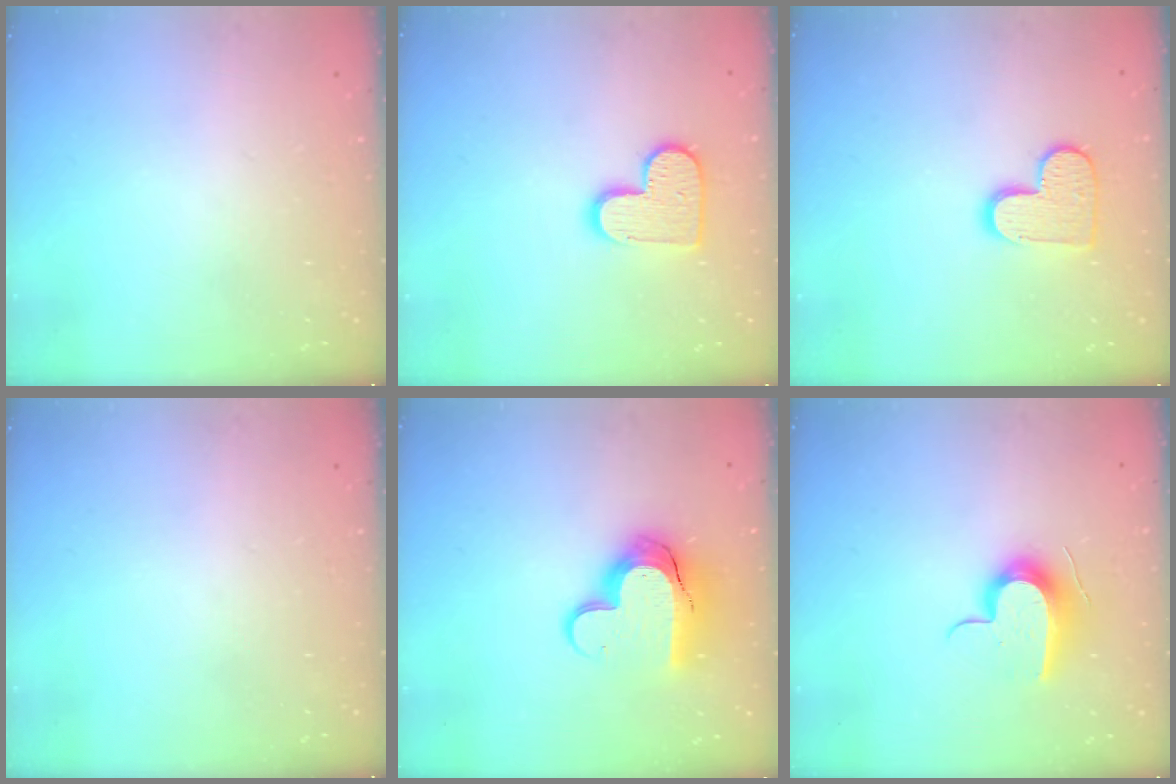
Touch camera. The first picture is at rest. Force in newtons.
{"total": 11.5, "press": 11.4, "slide": 0.6}
{"total": 10.5, "press": 10.5, "slide": 0.5}
{"total": 0.0}
{"total": 14.0, "press": 13.9, "slide": 0.7}
{"total": 11.3, "press": 11.3, "slide": 0.4}